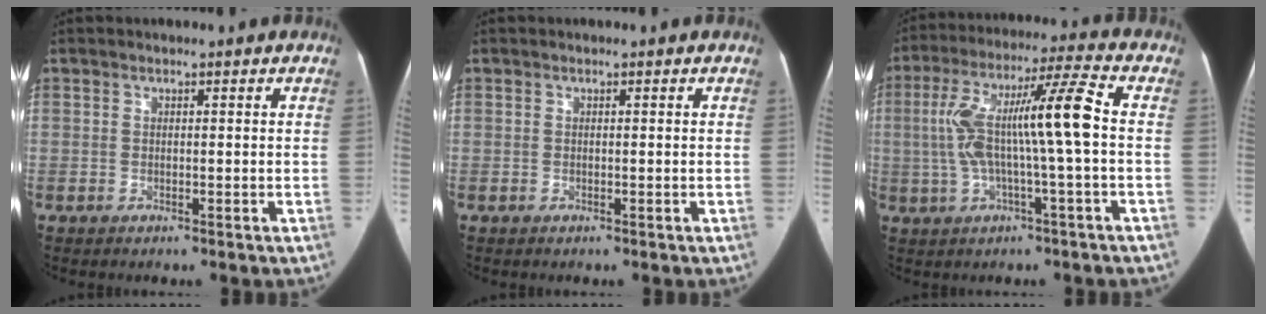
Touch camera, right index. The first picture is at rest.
{"total": 0.0}
{"total": 12.8, "force": [-0.1, 0.2, 12.8], "torque": [-0.245, 0.031, -0.004]}